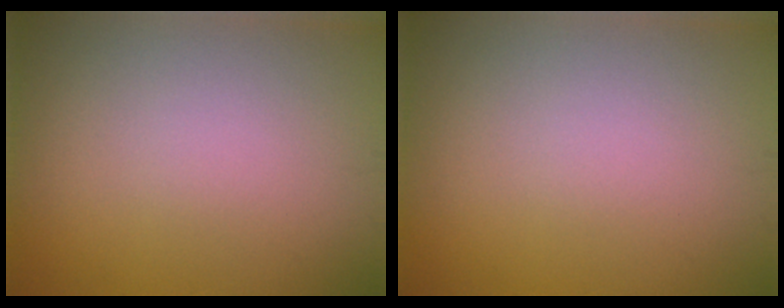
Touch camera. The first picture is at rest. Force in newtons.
{"total": 0.0}